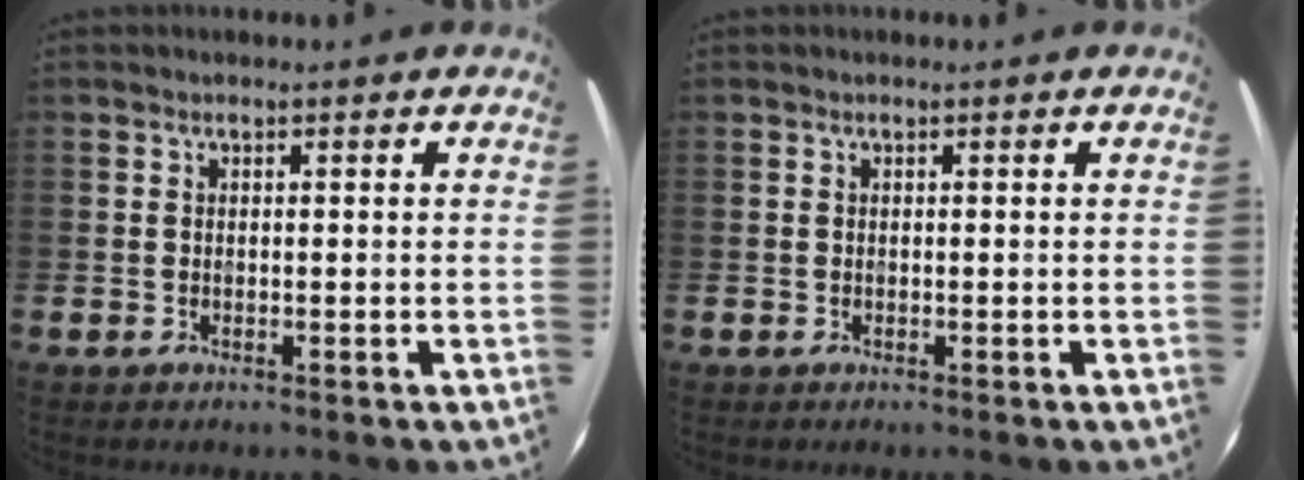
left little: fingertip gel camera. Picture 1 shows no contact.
{"total": 0.0}